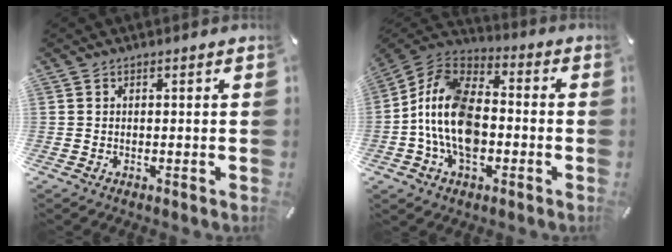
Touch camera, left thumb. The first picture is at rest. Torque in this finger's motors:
{"motor_torque": [0.93, 3.58, 0.55, 0.06, 0.79]}